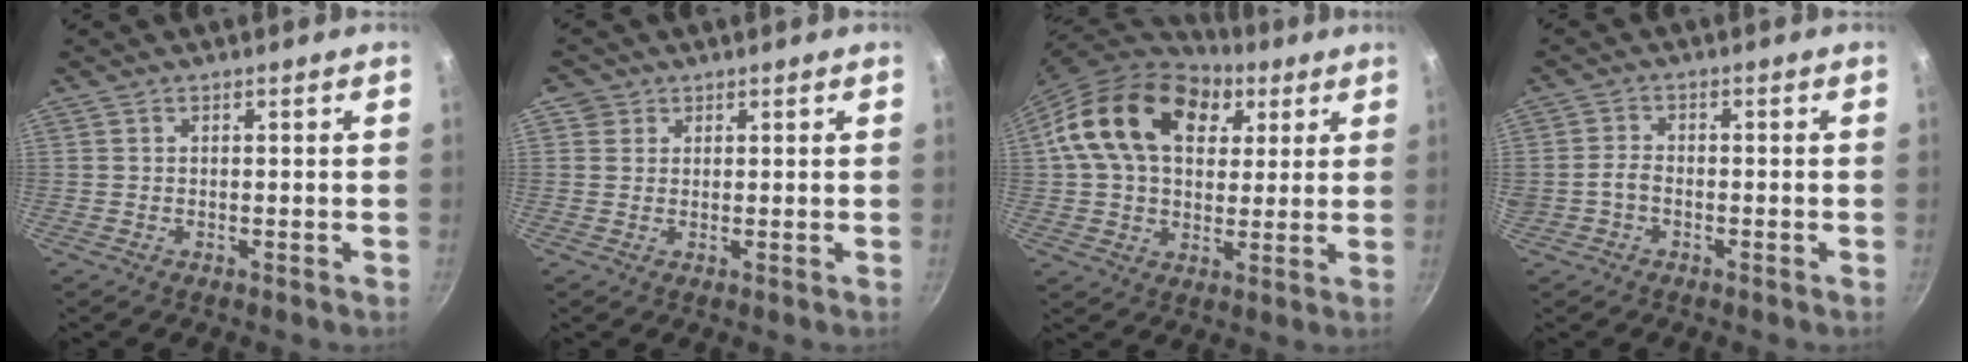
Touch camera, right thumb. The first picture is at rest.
{"total": 2.3, "force": [0.8, 2.1, 0.3], "torque": [0.017, 0.005, 0.009]}
{"total": 20.9, "force": [7.1, 14.4, 13.4], "torque": [-0.217, 0.007, 0.112]}
{"total": 2.6, "force": [-1.0, 1.8, 1.5], "torque": [-0.025, 0.019, -0.021]}